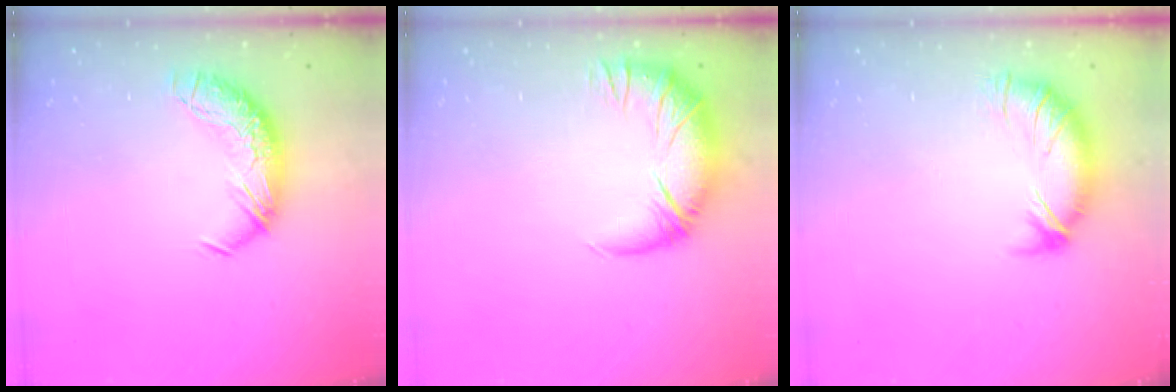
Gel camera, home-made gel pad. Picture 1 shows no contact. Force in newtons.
{"total": 3.1, "press": 1.9, "slide": 2.5}
{"total": 3.7, "press": 3.3, "slide": 1.7}